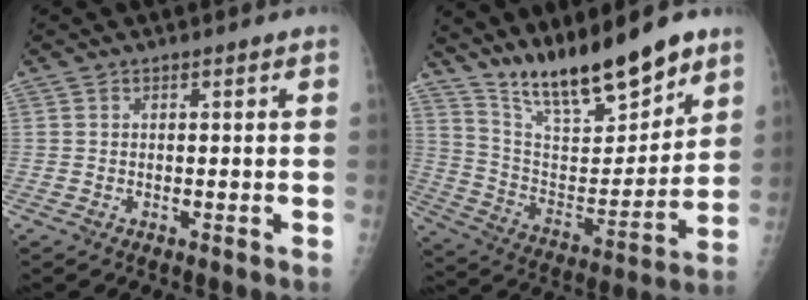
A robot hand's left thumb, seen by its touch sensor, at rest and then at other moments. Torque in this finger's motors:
{"motor_torque": [0.34, 0.09, -0.07, -0.59, 0.13]}